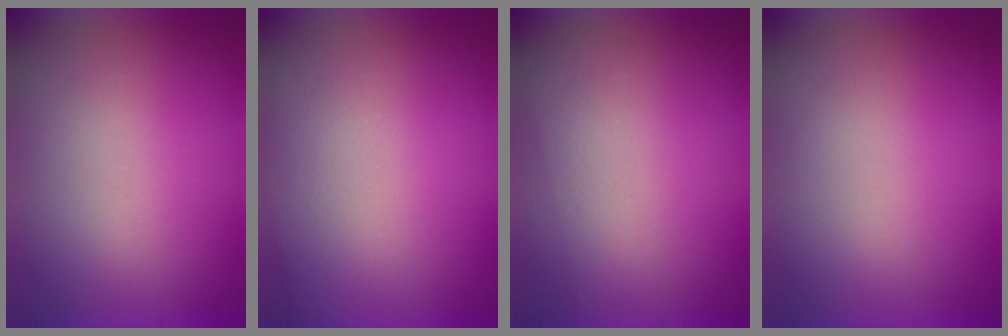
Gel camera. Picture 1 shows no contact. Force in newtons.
{"total": 3.2}
{"total": 2.8}
{"total": 0.0}